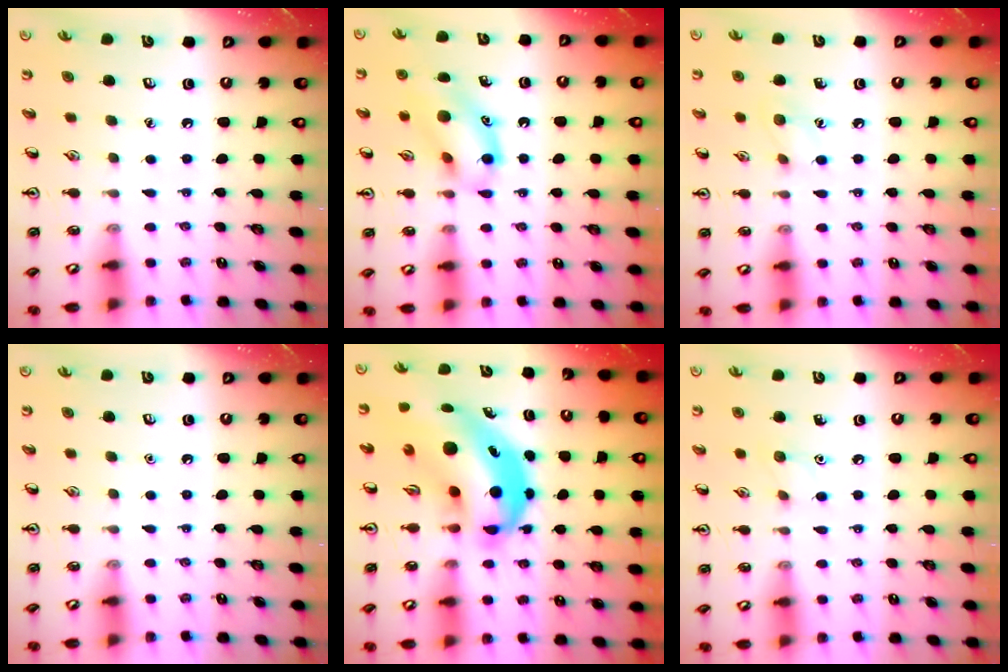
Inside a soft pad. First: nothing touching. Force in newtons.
{"total": 13.4, "press": 13.1, "slide": 2.8}
{"total": 7.5, "press": 7.3, "slide": 1.9}
{"total": 0.0}
{"total": 12.5, "press": 12.0, "slide": 3.5}
{"total": 5.5, "press": 5.2, "slide": 1.8}